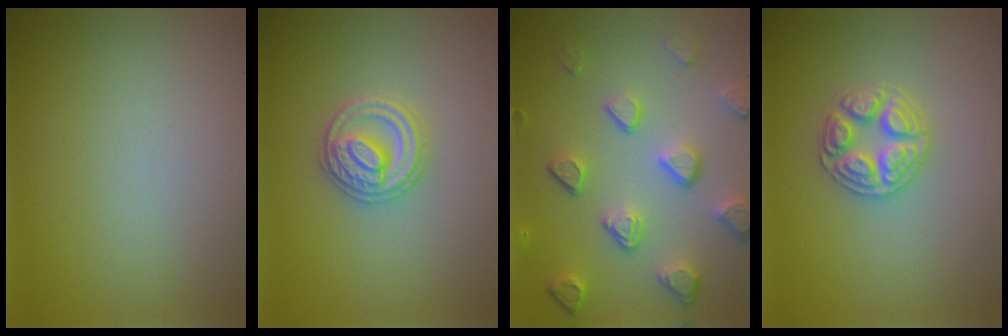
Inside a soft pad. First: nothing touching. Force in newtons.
{"total": 3.0, "press": 3.0, "slide": 0.4}
{"total": 5.2, "press": 4.0, "slide": 3.3}
{"total": 3.2, "press": 3.1, "slide": 0.4}